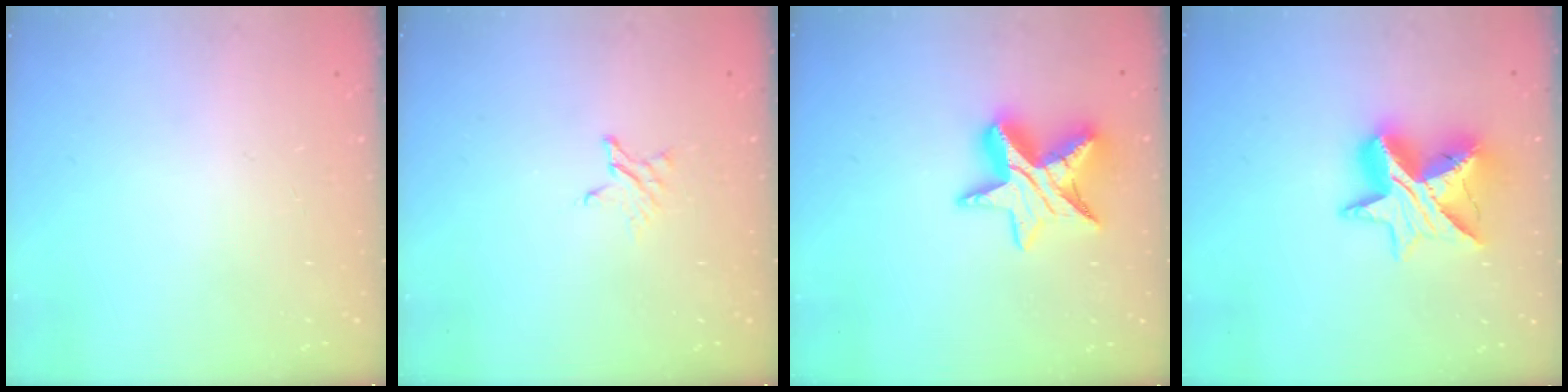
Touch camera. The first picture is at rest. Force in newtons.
{"total": 2.4, "press": 2.4, "slide": 0.2}
{"total": 13.5, "press": 13.4, "slide": 1.1}
{"total": 13.4, "press": 13.3, "slide": 1.0}